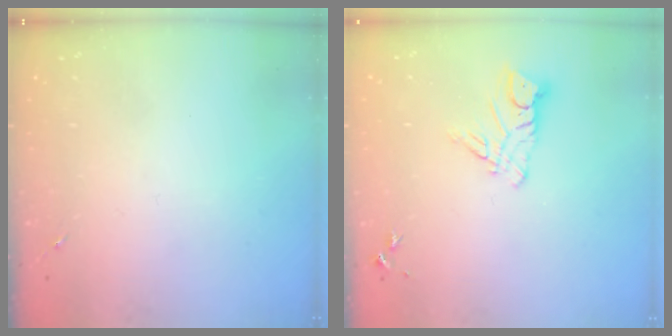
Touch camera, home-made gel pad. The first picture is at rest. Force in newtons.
{"total": 8.6, "press": 8.5, "slide": 0.9}